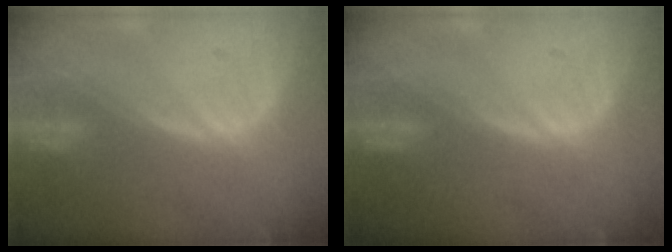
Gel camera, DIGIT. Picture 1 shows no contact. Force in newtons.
{"total": 0.0}